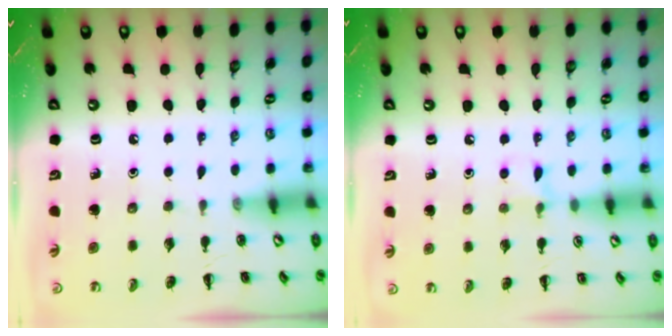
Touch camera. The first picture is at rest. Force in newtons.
{"total": 5.8, "press": 5.6, "slide": 1.8}